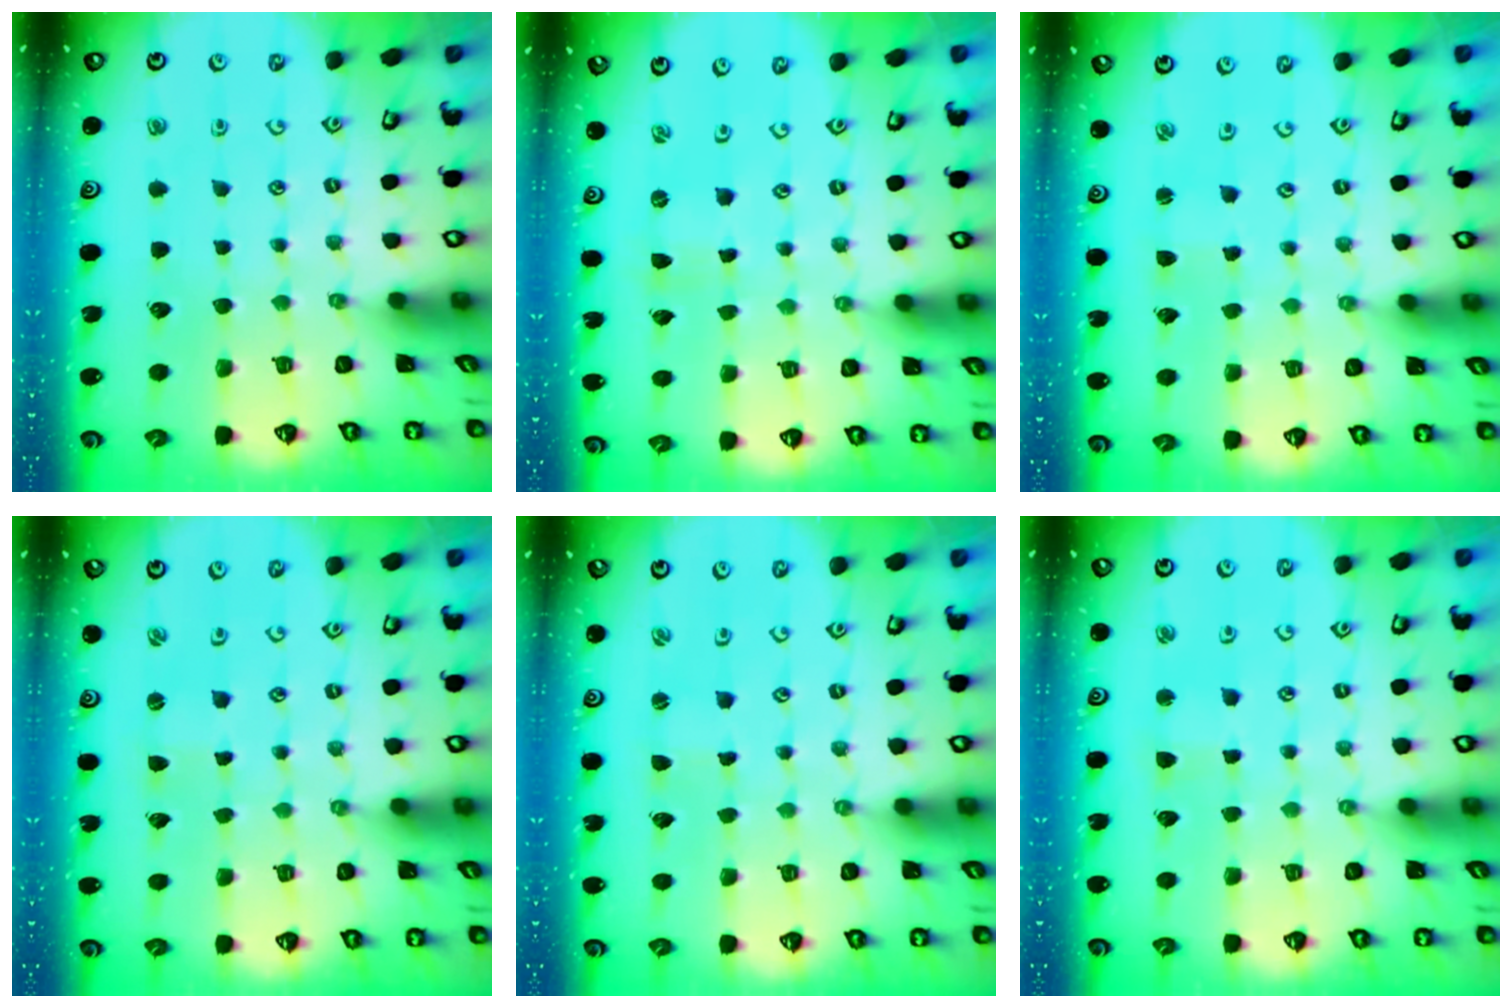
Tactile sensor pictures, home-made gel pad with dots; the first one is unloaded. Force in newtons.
{"total": 0.0}
{"total": 1.8, "press": 1.8, "slide": 0.2}
{"total": 1.5, "press": 1.4, "slide": 0.2}
{"total": 0.0}
{"total": 2.4, "press": 2.4, "slide": 0.3}